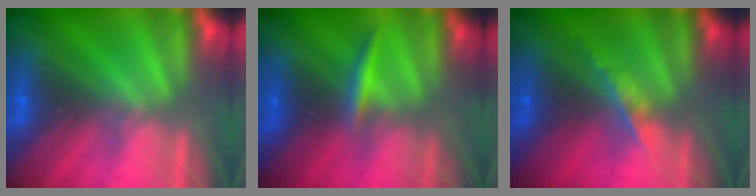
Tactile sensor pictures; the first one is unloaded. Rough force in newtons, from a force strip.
{"total": 2.4}
{"total": 2.0}